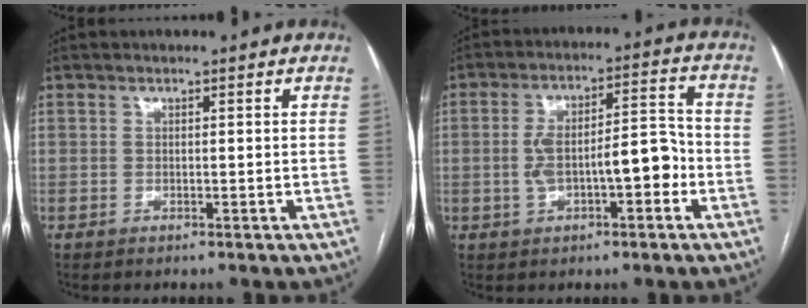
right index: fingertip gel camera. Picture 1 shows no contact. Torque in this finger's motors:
{"motor_torque": [0.34, -0.18, 0.20, 0.09]}